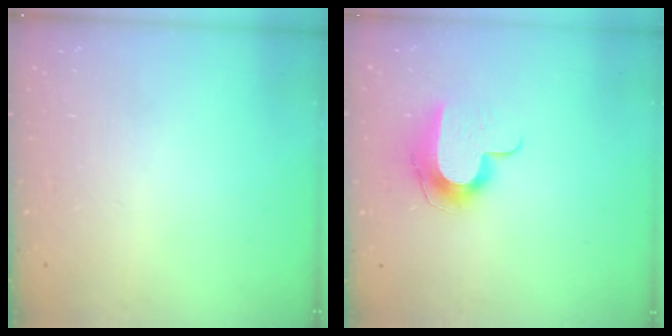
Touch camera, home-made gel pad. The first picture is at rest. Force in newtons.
{"total": 10.2, "press": 10.2, "slide": 0.6}